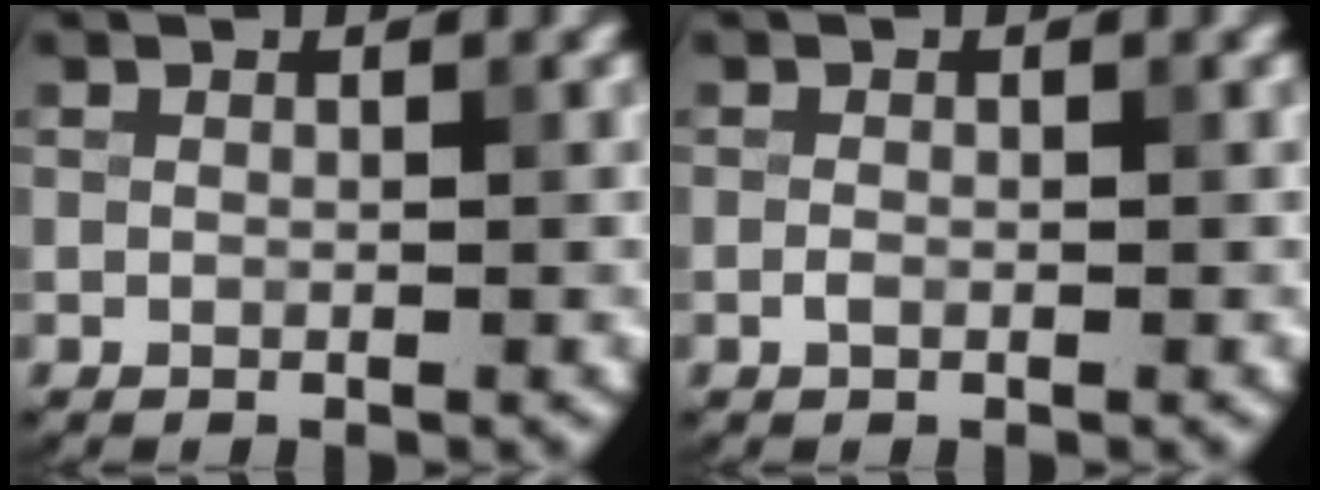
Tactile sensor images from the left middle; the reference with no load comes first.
{"total": 0.6, "force": [-0.2, 0.3, 0.4], "torque": [-0.009, -0.001, -0.005]}